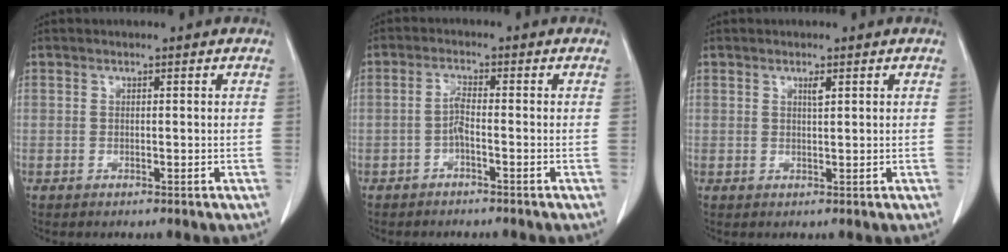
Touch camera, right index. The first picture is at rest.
{"total": 2.2, "force": [-1.0, 0.2, 1.9], "torque": [-0.038, 0.002, -0.022]}
{"total": 1.0, "force": [0.6, 0.1, 0.9], "torque": [-0.018, -0.003, 0.010]}